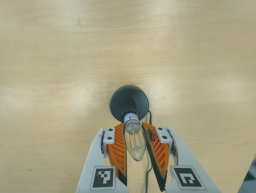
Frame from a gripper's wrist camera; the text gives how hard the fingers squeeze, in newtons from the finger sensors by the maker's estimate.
{"total": 14.3, "left": 14.5, "right": 14.1}